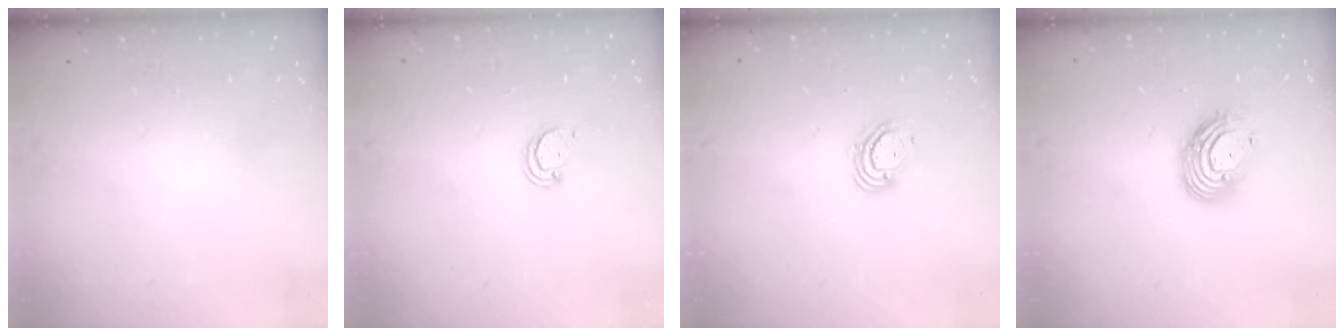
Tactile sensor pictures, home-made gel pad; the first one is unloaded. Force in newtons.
{"total": 2.2, "press": 2.2, "slide": 0.2}
{"total": 5.0, "press": 4.9, "slide": 0.5}
{"total": 11.1, "press": 11.1, "slide": 0.7}